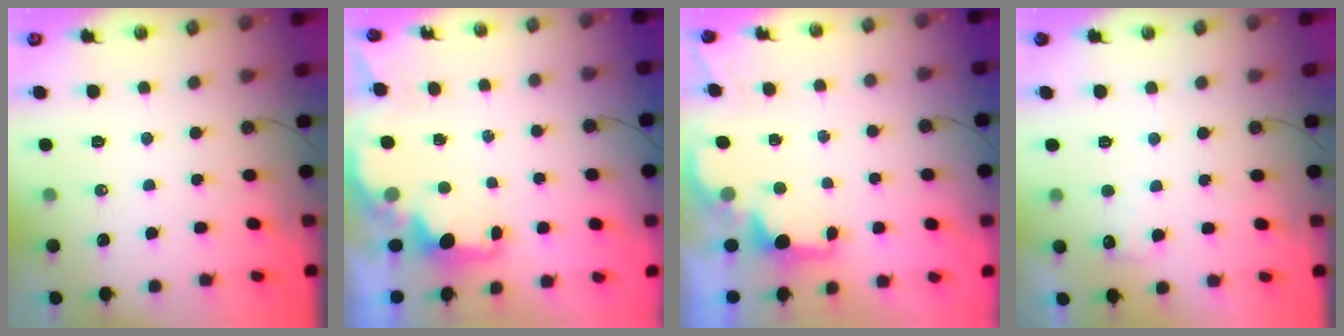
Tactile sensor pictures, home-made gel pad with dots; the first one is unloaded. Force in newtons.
{"total": 3.0, "press": 2.9, "slide": 0.5}
{"total": 2.1, "press": 1.9, "slide": 0.8}
{"total": 7.1, "press": 7.1, "slide": 0.8}